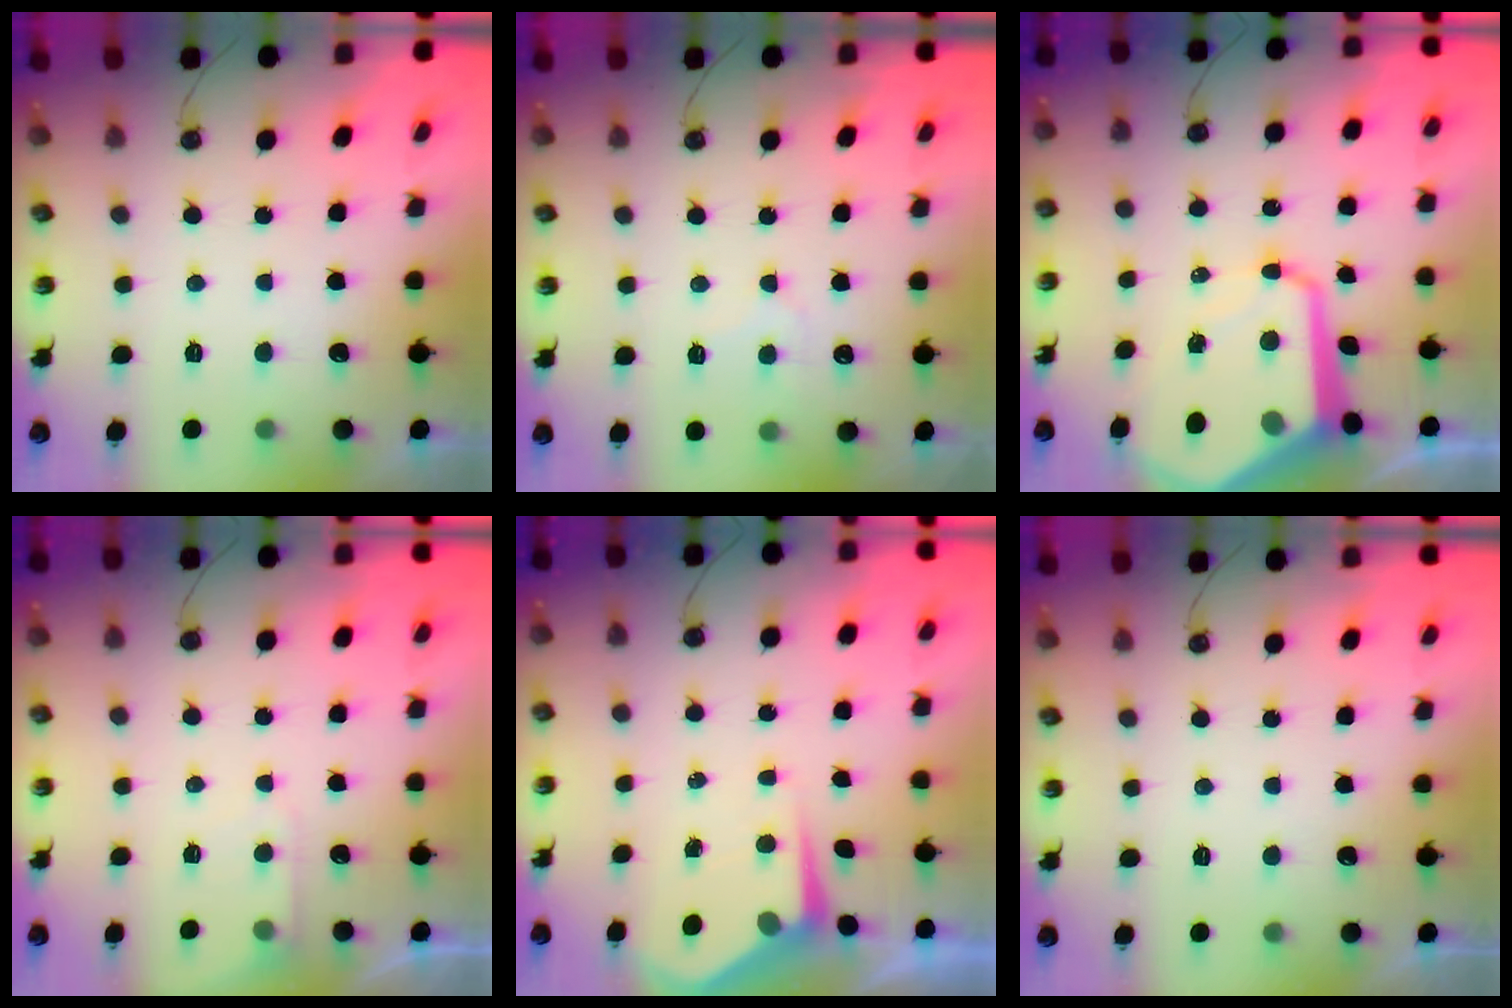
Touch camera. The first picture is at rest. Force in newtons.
{"total": 5.6, "press": 5.5, "slide": 0.7}
{"total": 16.0, "press": 15.9, "slide": 1.4}
{"total": 4.6, "press": 4.6, "slide": 0.6}
{"total": 4.9, "press": 4.9, "slide": 0.3}
{"total": 0.0}